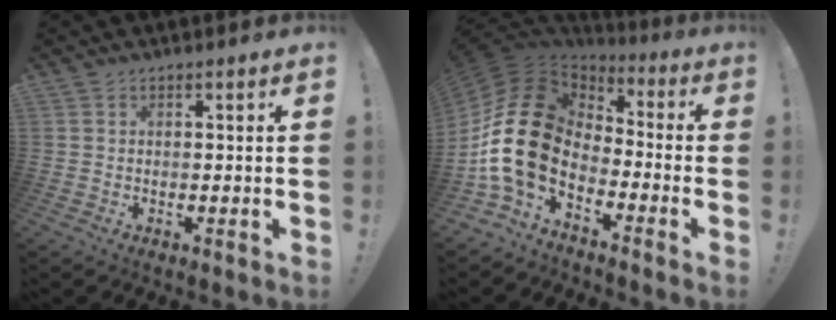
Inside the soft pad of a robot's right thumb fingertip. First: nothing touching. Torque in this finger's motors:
{"motor_torque": [2.49, 2.52, 1.46, -1.31, 0.26]}